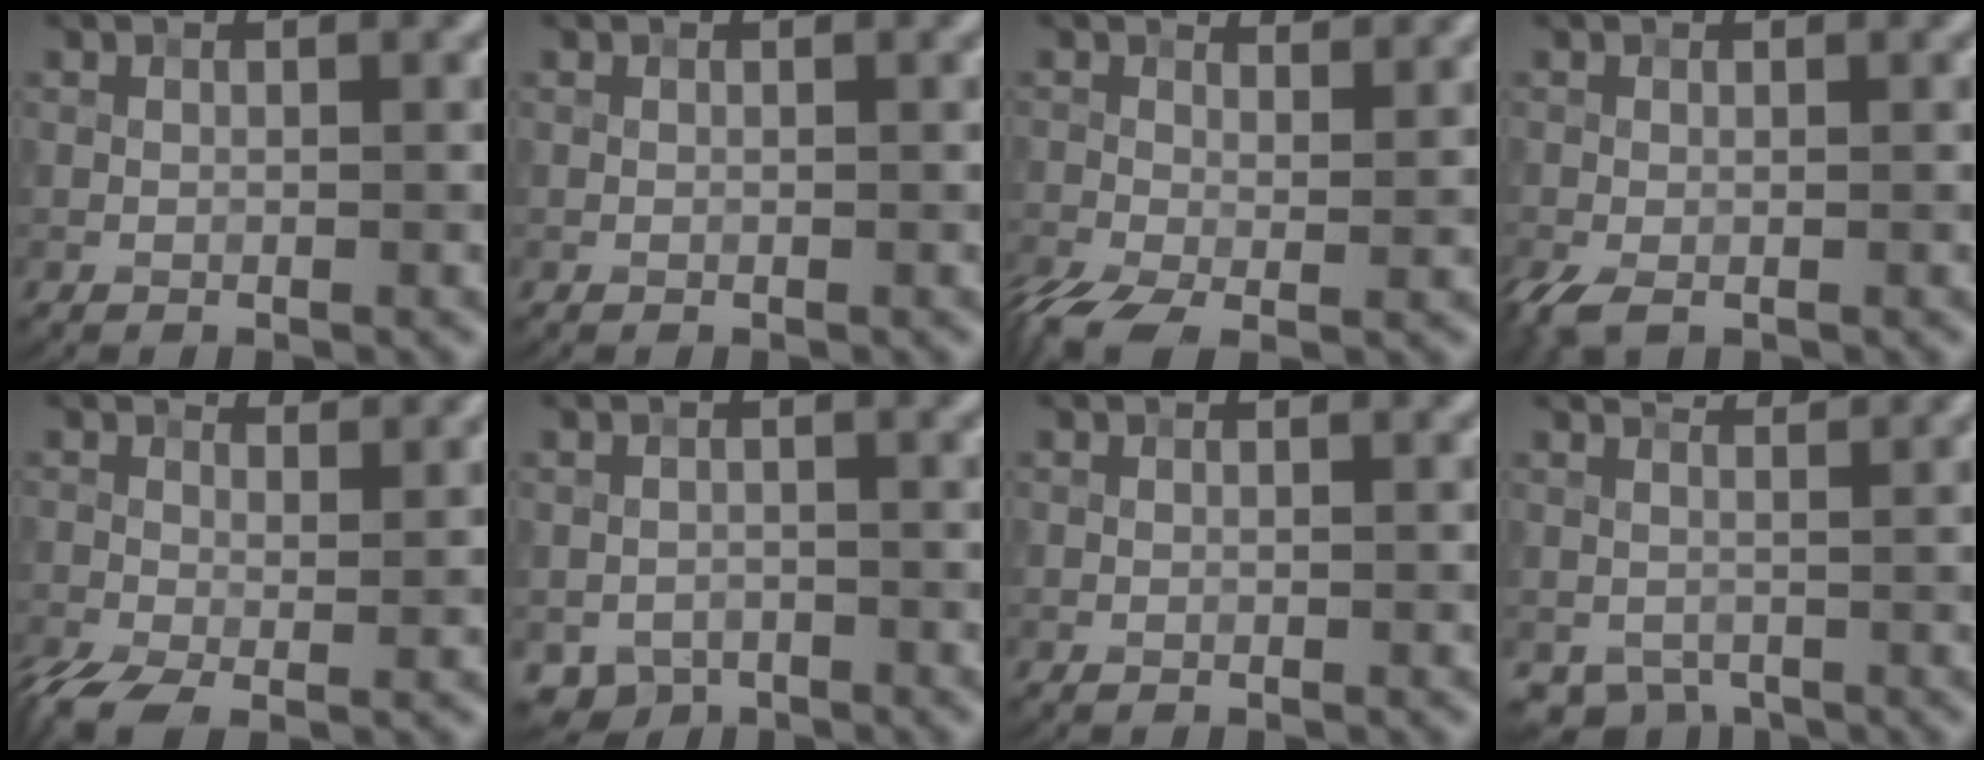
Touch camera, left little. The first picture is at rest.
{"total": 0.0}
{"total": 4.6, "force": [-0.4, 2.6, 3.8], "torque": [-0.091, -0.008, -0.017]}
{"total": 2.8, "force": [-1.2, 1.7, 1.8], "torque": [-0.053, -0.006, -0.027]}
{"total": 4.4, "force": [0.1, 2.5, 3.5], "torque": [-0.087, -0.006, -0.006]}
{"total": 2.1, "force": [-1.2, 1.7, 0.4], "torque": [-0.007, -0.007, -0.023]}
{"total": 0.0}
{"total": 2.2, "force": [1.3, 1.4, 1.1], "torque": [-0.020, -0.004, 0.024]}